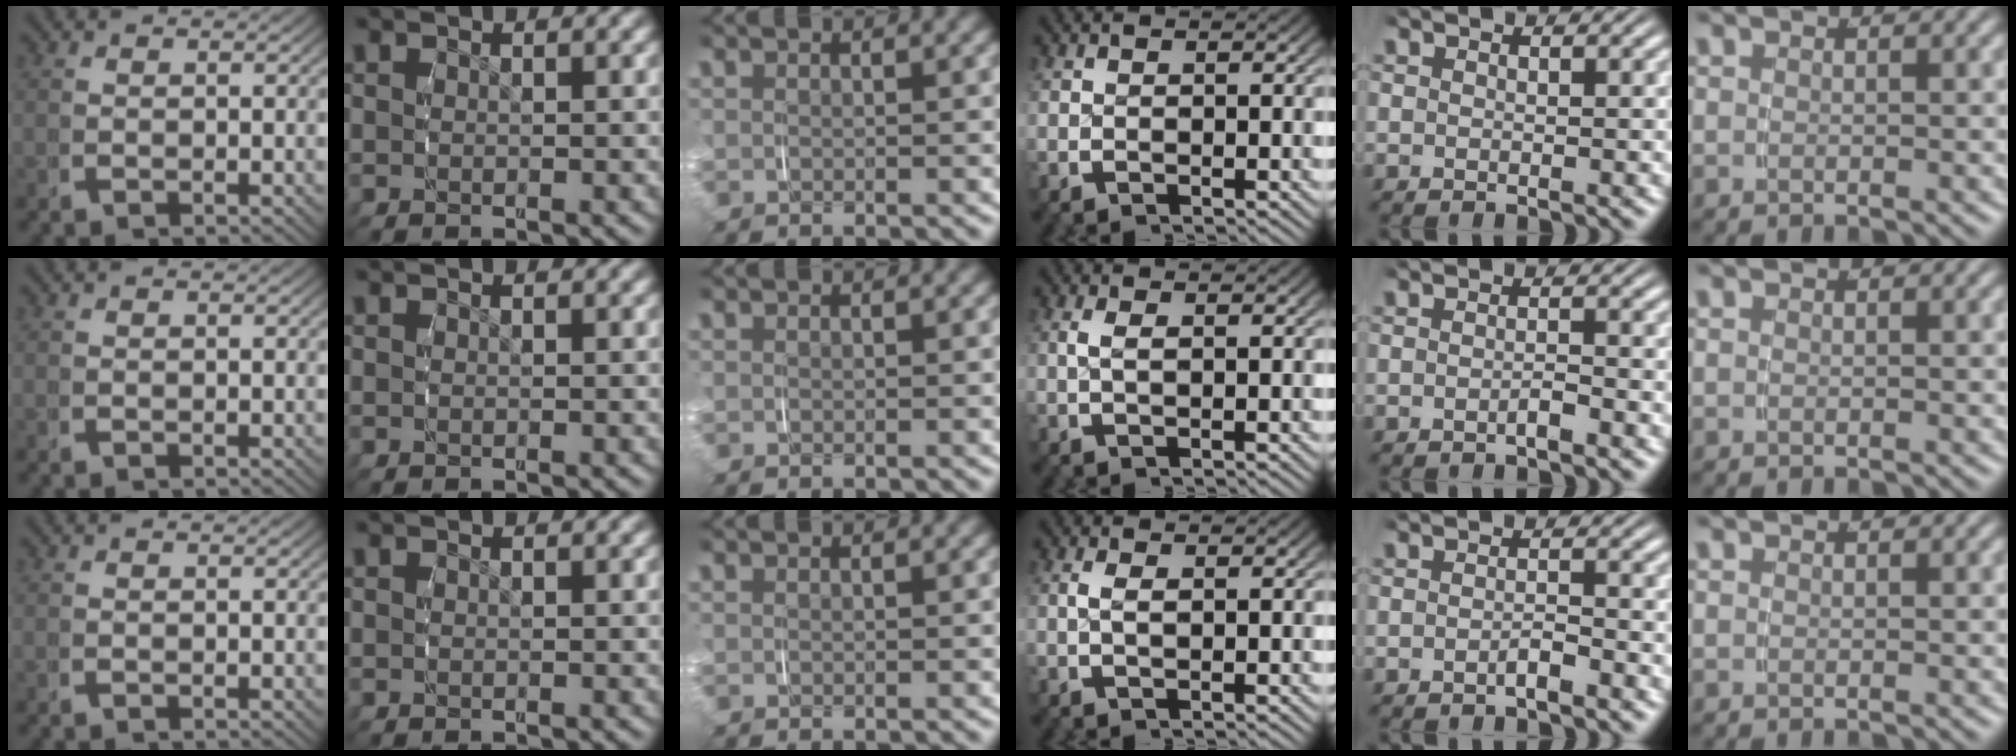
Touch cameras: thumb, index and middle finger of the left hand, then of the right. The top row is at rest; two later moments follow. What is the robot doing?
{"motion": "grasp_and_lifting", "object": "toothpaste"}